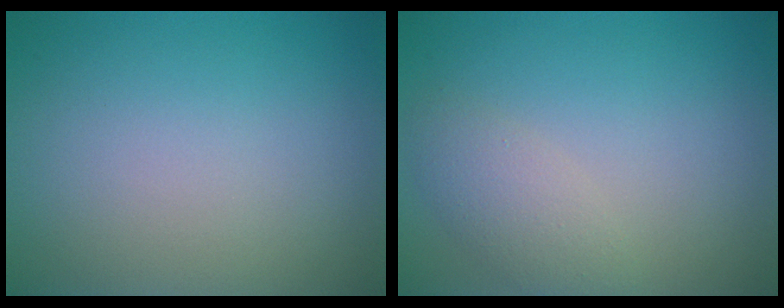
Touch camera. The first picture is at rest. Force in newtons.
{"total": 2.4, "press": 2.4, "slide": 0.2}